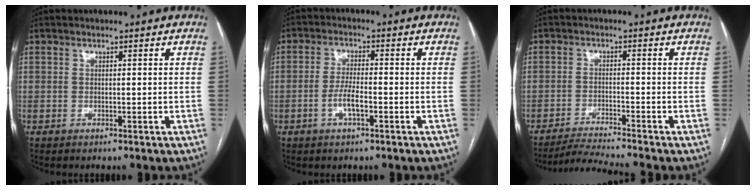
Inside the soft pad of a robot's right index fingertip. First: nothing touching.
{"total": 4.2, "force": [-1.5, 0.9, 3.8], "torque": [-0.074, 0.003, -0.029]}
{"total": 5.7, "force": [-5.2, -2.1, 1.2], "torque": [-0.020, -0.018, -0.095]}